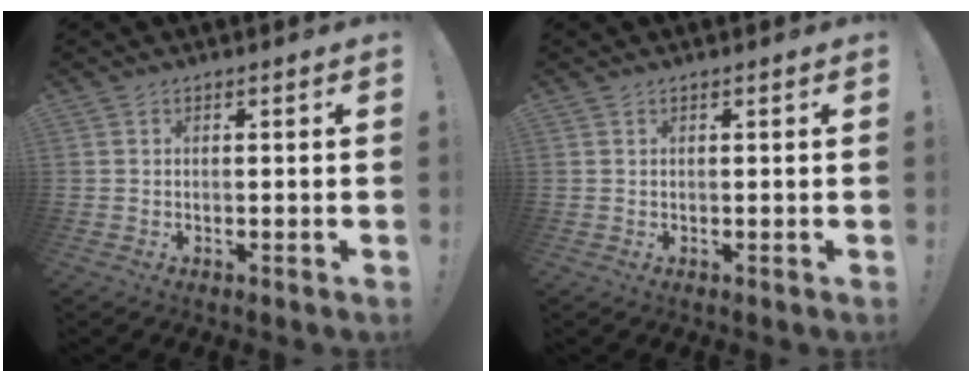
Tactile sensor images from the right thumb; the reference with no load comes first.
{"total": 0.0}